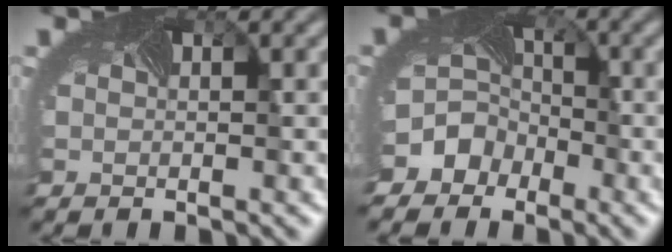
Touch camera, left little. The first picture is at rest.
{"total": 6.5, "force": [-3.6, 5.2, 1.2], "torque": [-0.010, -0.007, -0.065]}